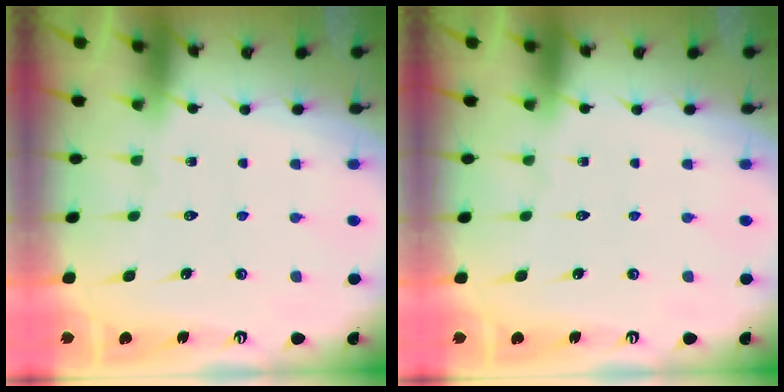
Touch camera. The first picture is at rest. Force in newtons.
{"total": 0.0}